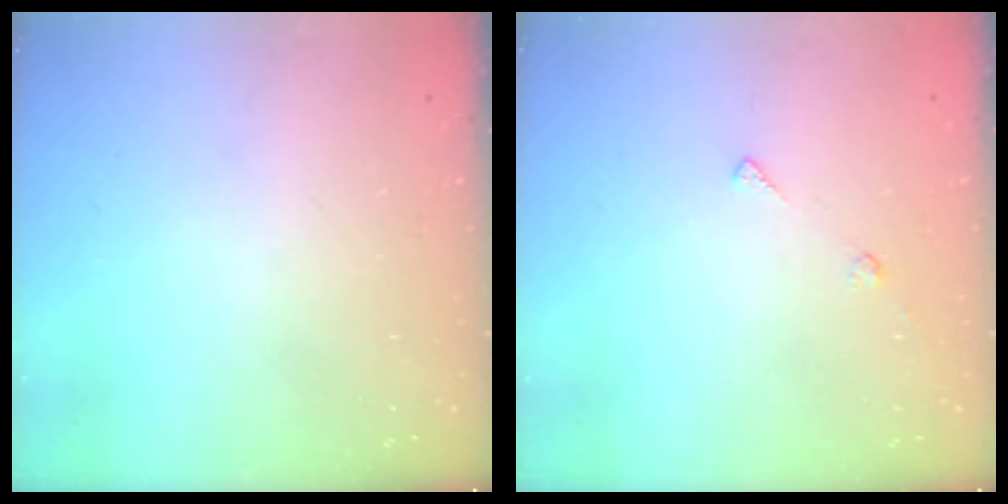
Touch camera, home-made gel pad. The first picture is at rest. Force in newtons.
{"total": 6.0, "press": 6.0, "slide": 0.6}